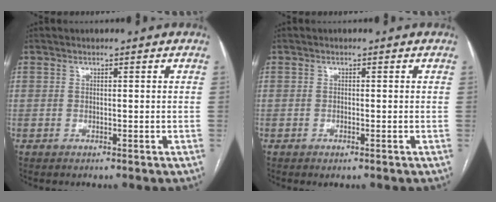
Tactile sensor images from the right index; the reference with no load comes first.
{"total": 0.7, "force": [-0.4, 0.1, 0.6], "torque": [-0.008, -0.001, -0.005]}